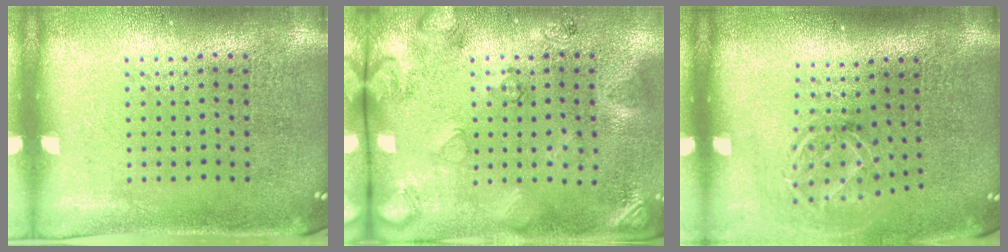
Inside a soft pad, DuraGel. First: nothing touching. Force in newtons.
{"total": 2.6, "press": 1.8, "slide": 1.9}
{"total": 1.8, "press": 1.3, "slide": 1.2}